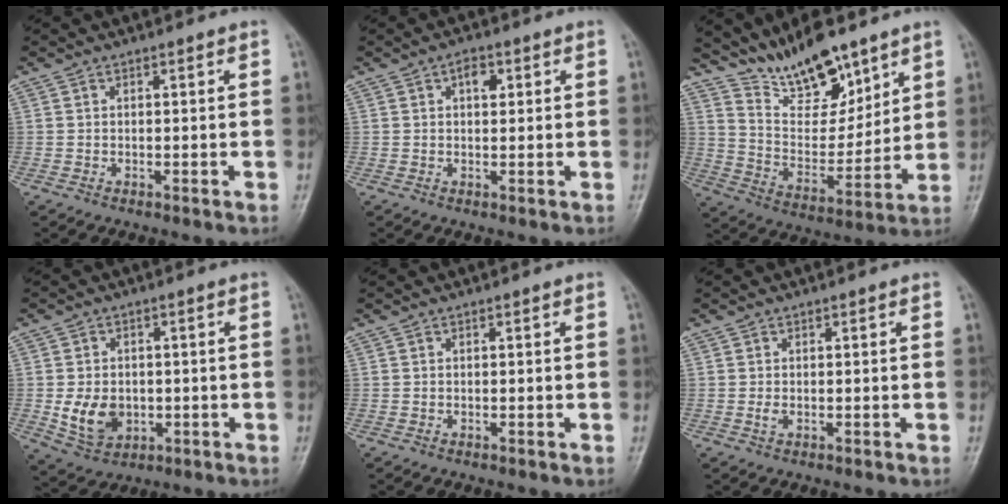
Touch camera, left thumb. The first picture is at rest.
{"total": 2.9, "force": [1.1, 1.7, 2.1], "torque": [-0.025, 0.001, 0.012]}
{"total": 14.4, "force": [11.1, 5.5, 7.3], "torque": [-0.084, -0.074, 0.208]}
{"total": 7.6, "force": [-1.0, 5.8, 4.8], "torque": [-0.066, -0.003, -0.004]}
{"total": 0.0}
{"total": 0.9, "force": [-0.1, 0.6, 0.7], "torque": [-0.013, -0.002, -0.002]}